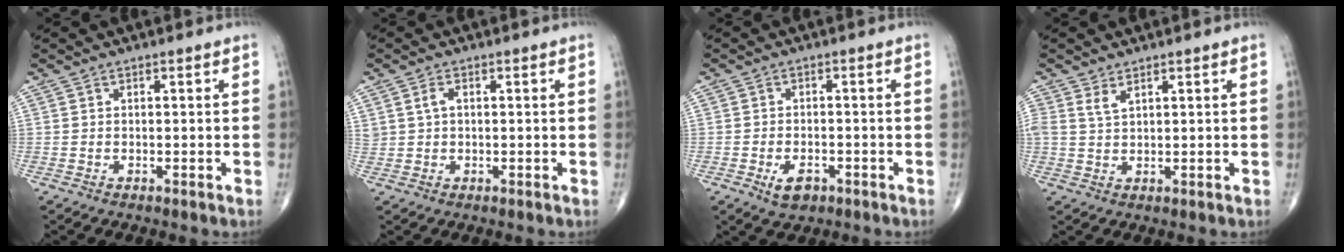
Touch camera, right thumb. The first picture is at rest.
{"total": 2.2, "force": [0.6, 1.3, 1.6], "torque": [-0.033, 0.003, 0.015]}
{"total": 4.1, "force": [-2.0, 2.3, 2.7], "torque": [-0.041, 0.003, -0.030]}
{"total": 2.2, "force": [1.5, 0.8, 1.3], "torque": [-0.028, -0.005, 0.037]}